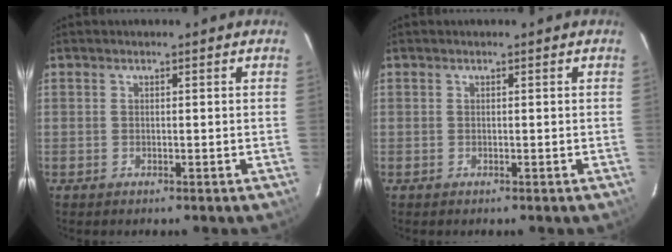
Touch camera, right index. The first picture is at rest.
{"total": 0.0}